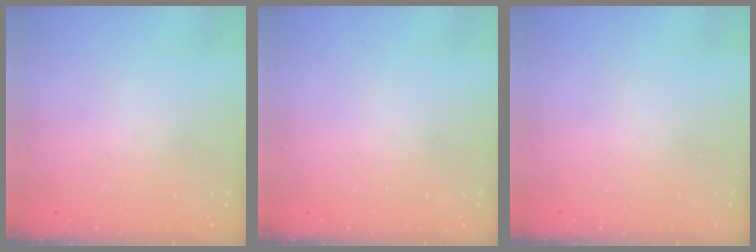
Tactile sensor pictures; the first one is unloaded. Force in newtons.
{"total": 0.0}
{"total": 0.0}